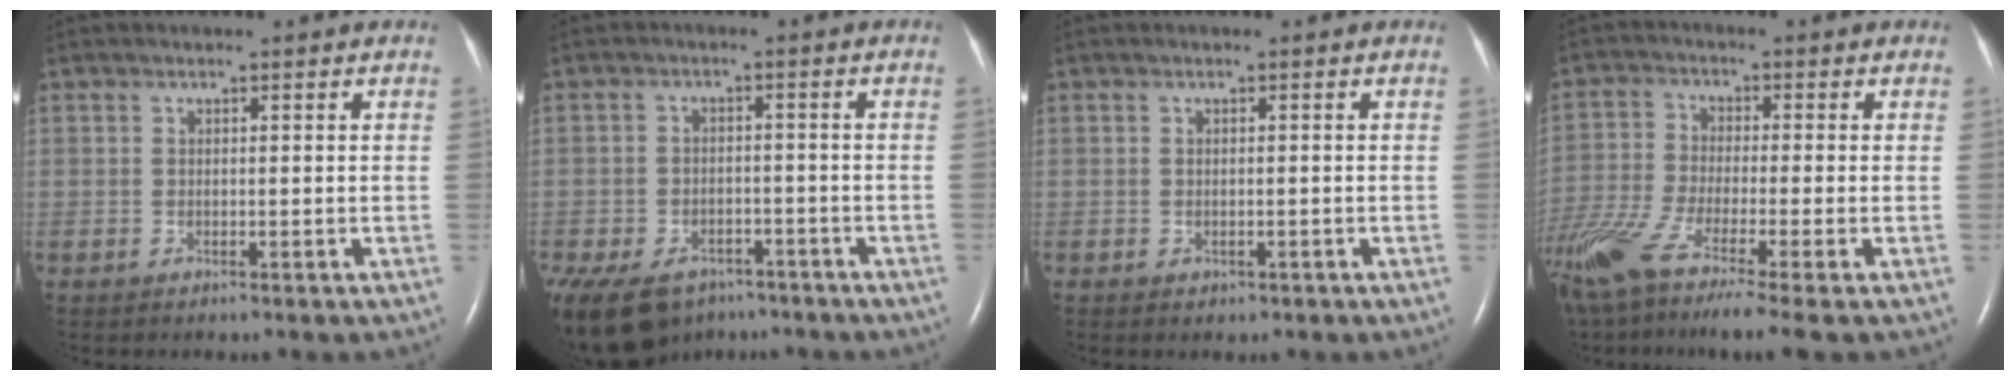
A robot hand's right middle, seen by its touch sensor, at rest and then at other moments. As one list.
[{"total": 16.0, "force": [-10.7, 9.8, 6.8], "torque": [-0.201, -0.017, -0.150]}, {"total": 0.6, "force": [-0.3, 0.5, 0.3], "torque": [-0.002, 0.001, 0.000]}, {"total": 14.0, "force": [-9.8, 0.3, 10.0], "torque": [-0.222, -0.048, -0.181]}]